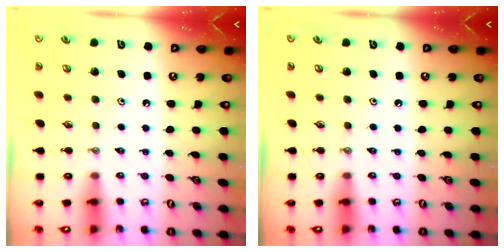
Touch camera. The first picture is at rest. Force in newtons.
{"total": 0.0}